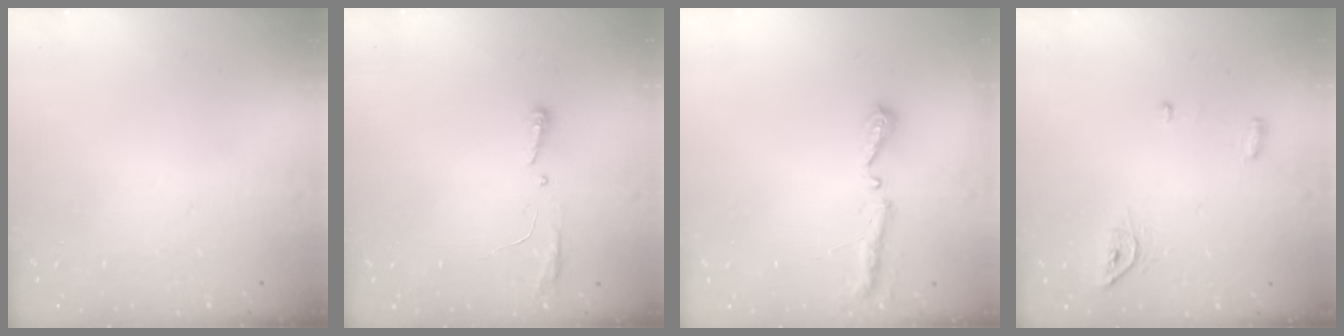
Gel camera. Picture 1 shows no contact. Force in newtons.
{"total": 4.1, "press": 3.9, "slide": 1.2}
{"total": 5.1, "press": 5.0, "slide": 0.6}
{"total": 5.2, "press": 5.2, "slide": 0.1}